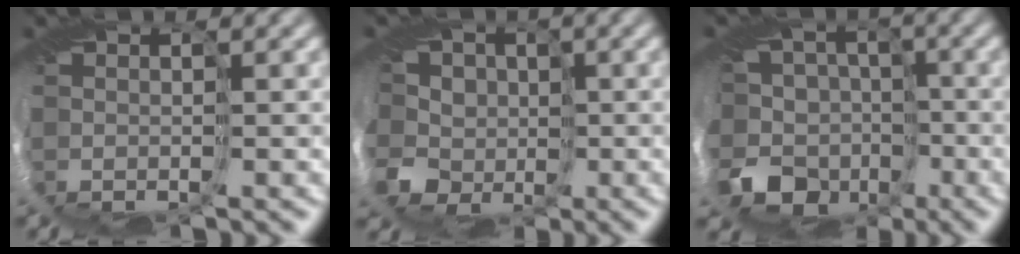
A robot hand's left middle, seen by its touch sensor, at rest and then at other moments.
{"total": 8.1, "force": [0.0, 7.5, 3.0], "torque": [-0.091, 0.019, -0.048]}
{"total": 9.0, "force": [-3.7, 7.4, 3.4], "torque": [-0.068, 0.012, -0.082]}